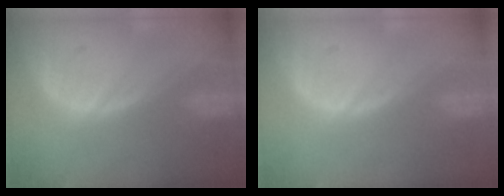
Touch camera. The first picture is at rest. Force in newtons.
{"total": 0.0}